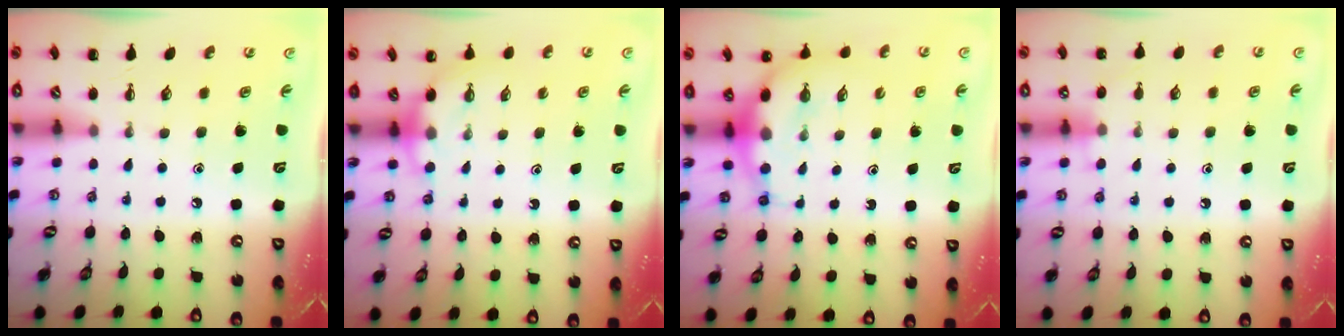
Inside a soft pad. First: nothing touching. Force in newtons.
{"total": 4.7, "press": 4.7, "slide": 0.4}
{"total": 7.0, "press": 6.8, "slide": 1.6}
{"total": 6.9, "press": 6.4, "slide": 2.7}